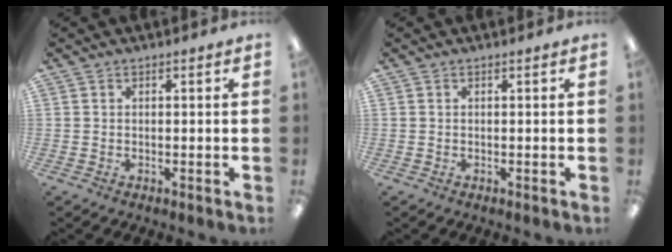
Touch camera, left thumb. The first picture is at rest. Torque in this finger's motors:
{"motor_torque": [-0.03, -0.02, 0.10, -0.10, 0.00]}